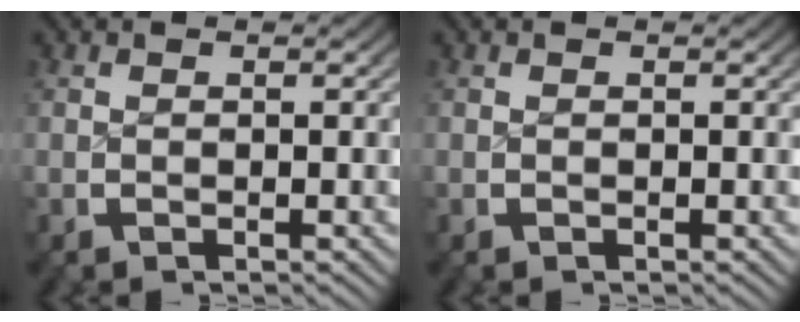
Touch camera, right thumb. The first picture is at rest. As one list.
[{"total": 0.0}]